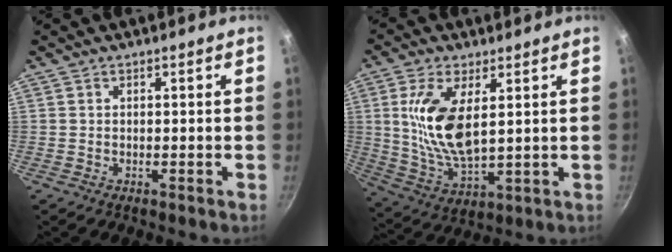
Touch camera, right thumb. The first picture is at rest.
{"total": 13.6, "force": [3.1, 6.2, 11.7], "torque": [-0.230, -0.020, 0.069]}